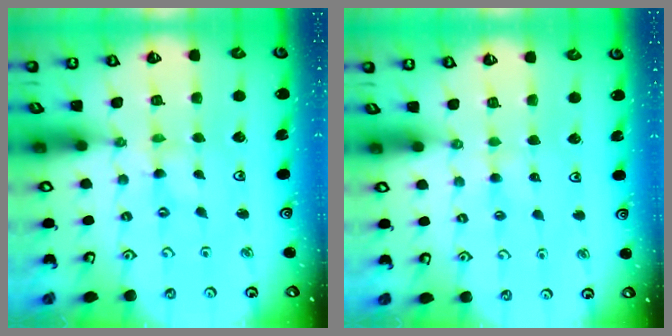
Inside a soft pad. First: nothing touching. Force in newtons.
{"total": 1.3, "press": 1.3, "slide": 0.2}